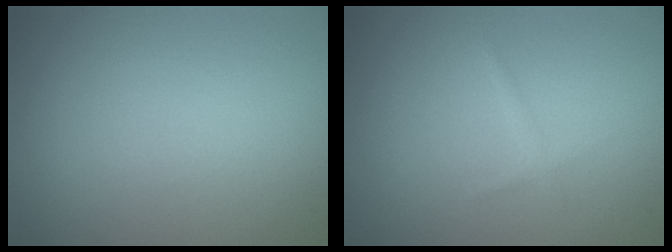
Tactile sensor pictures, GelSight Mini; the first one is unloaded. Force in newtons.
{"total": 0.6, "press": 0.6, "slide": 0.1}